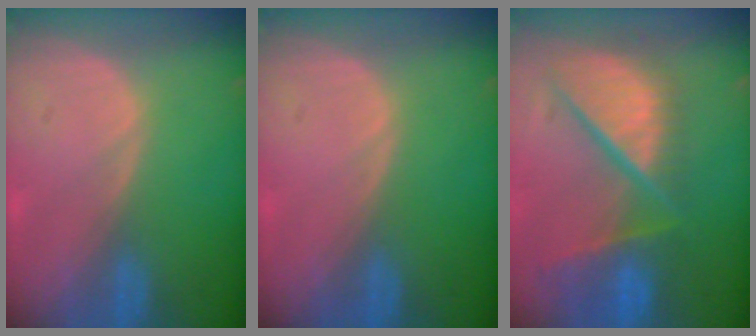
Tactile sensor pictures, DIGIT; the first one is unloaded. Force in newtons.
{"total": 0.0}
{"total": 12.0, "press": 9.8, "slide": 6.8}